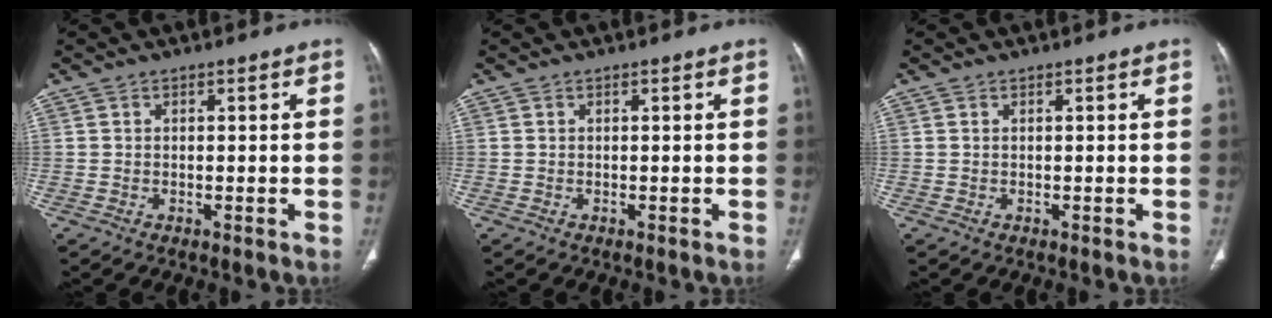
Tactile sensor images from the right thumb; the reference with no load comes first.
{"total": 0.0}
{"total": 0.0}